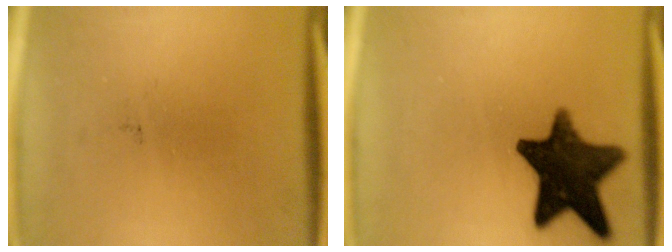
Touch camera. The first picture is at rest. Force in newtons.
{"total": 14.5}